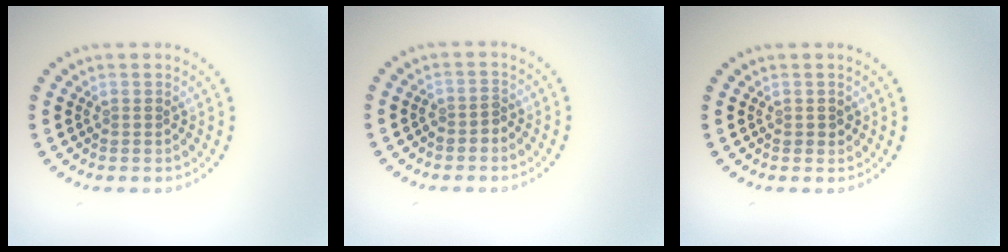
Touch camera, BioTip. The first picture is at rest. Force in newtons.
{"total": 1.1, "press": 1.0, "slide": 0.6}
{"total": 0.8, "press": 0.8, "slide": 0.1}